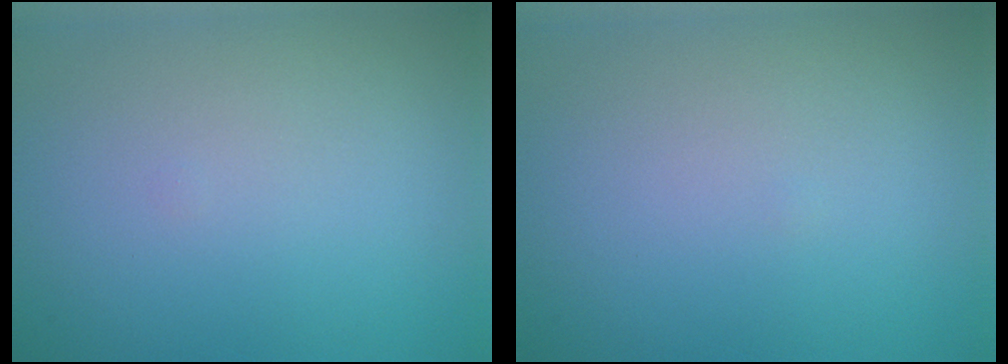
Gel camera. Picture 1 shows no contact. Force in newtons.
{"total": 0.0}